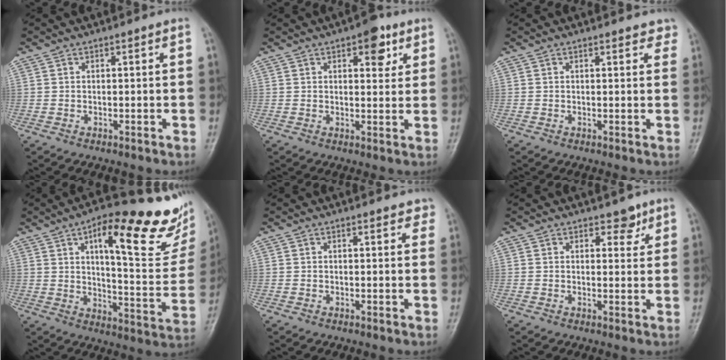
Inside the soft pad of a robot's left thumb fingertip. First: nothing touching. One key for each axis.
{"total": 6.0, "fx": 3.1, "fy": 3.1, "fz": 4.2, "tx": -0.029, "ty": -0.011, "tz": 0.035}
{"total": 2.3, "fx": 1.9, "fy": 1.2, "fz": 0.7, "tx": 0.016, "ty": -0.006, "tz": 0.012}
{"total": 25.7, "fx": 13.2, "fy": 7.9, "fz": 20.6, "tx": -0.240, "ty": -0.031, "tz": 0.190}
{"total": 1.8, "fx": 1.4, "fy": 1.0, "fz": 0.7, "tx": 0.011, "ty": -0.002, "tz": 0.009}
{"total": 3.0, "fx": 2.1, "fy": 1.8, "fz": 1.2, "tx": 0.006, "ty": -0.012, "tz": 0.027}